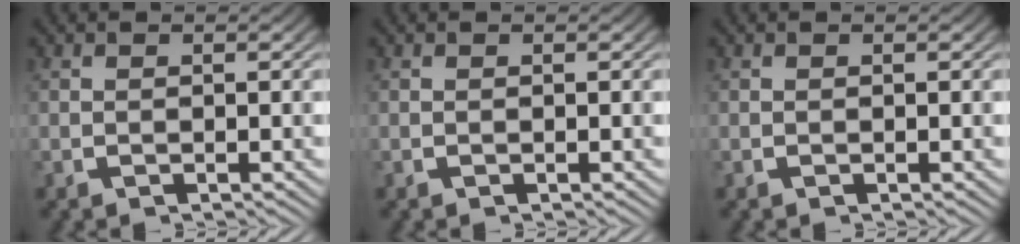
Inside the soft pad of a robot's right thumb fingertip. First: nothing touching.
{"total": 0.0}
{"total": 0.0}